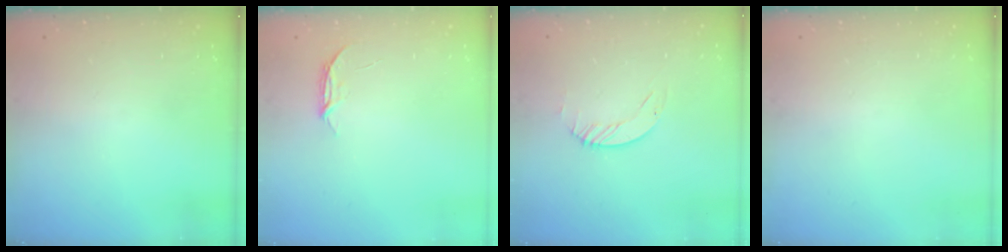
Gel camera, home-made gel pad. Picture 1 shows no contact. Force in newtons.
{"total": 3.8, "press": 3.8, "slide": 0.5}
{"total": 1.2, "press": 1.2, "slide": 0.2}
{"total": 0.0}